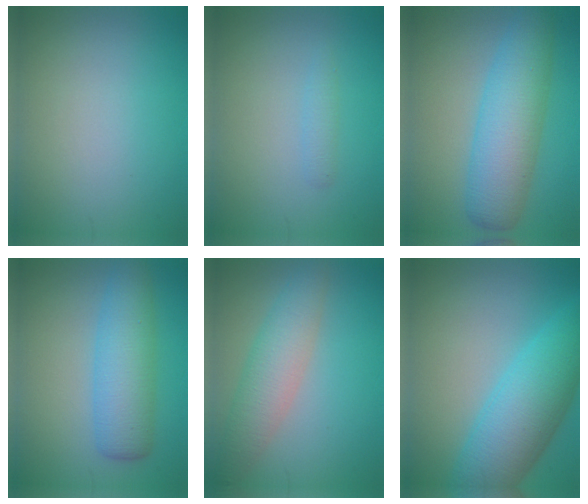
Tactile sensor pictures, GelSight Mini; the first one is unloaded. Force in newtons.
{"total": 0.9, "press": 0.9, "slide": 0.0}
{"total": 7.0, "press": 7.0, "slide": 0.0}
{"total": 5.3, "press": 5.3, "slide": 0.1}
{"total": 4.4, "press": 4.4, "slide": 0.4}
{"total": 8.6, "press": 8.6, "slide": 0.1}